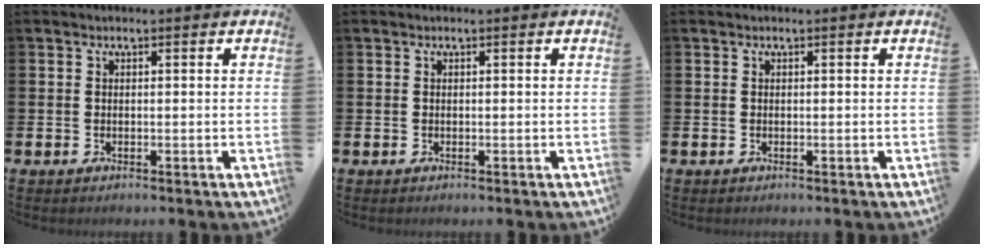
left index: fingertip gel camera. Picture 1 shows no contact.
{"total": 0.0}
{"total": 0.0}